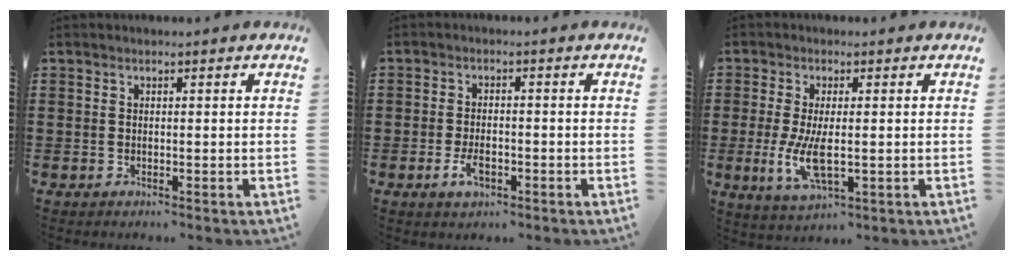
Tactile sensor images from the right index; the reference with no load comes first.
{"total": 3.4, "force": [-1.5, 1.6, 2.6], "torque": [-0.059, -0.003, -0.030]}
{"total": 6.9, "force": [-0.6, 2.7, 6.4], "torque": [-0.143, -0.011, -0.014]}